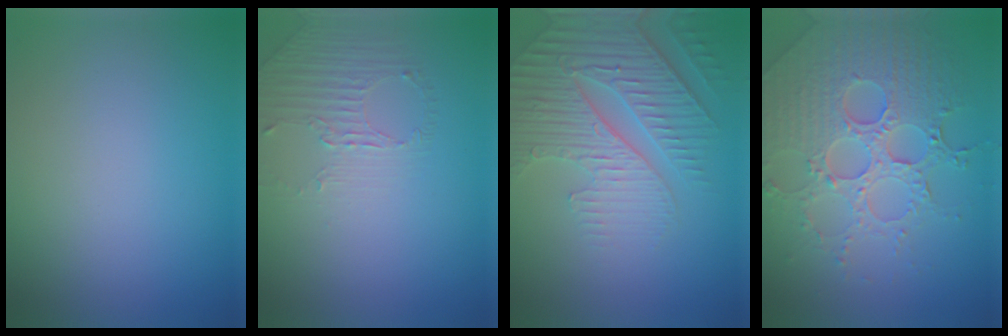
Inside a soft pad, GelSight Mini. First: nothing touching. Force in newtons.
{"total": 1.4, "press": 0.8, "slide": 1.1}
{"total": 5.7, "press": 4.9, "slide": 3.0}
{"total": 7.6, "press": 5.6, "slide": 5.1}